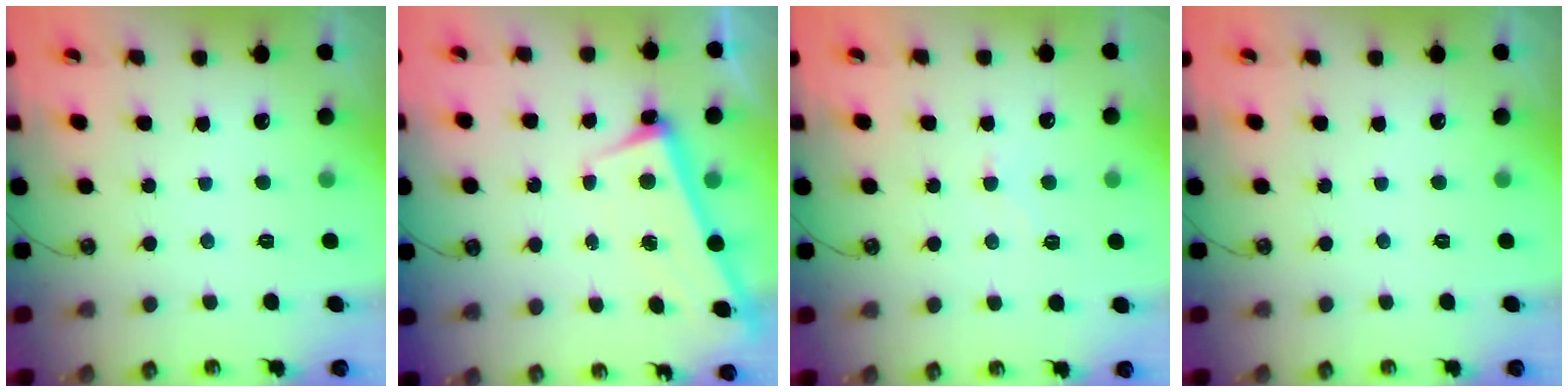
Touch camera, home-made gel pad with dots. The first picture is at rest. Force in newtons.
{"total": 2.9, "press": 2.9, "slide": 0.4}
{"total": 1.1, "press": 1.0, "slide": 0.5}
{"total": 0.0}